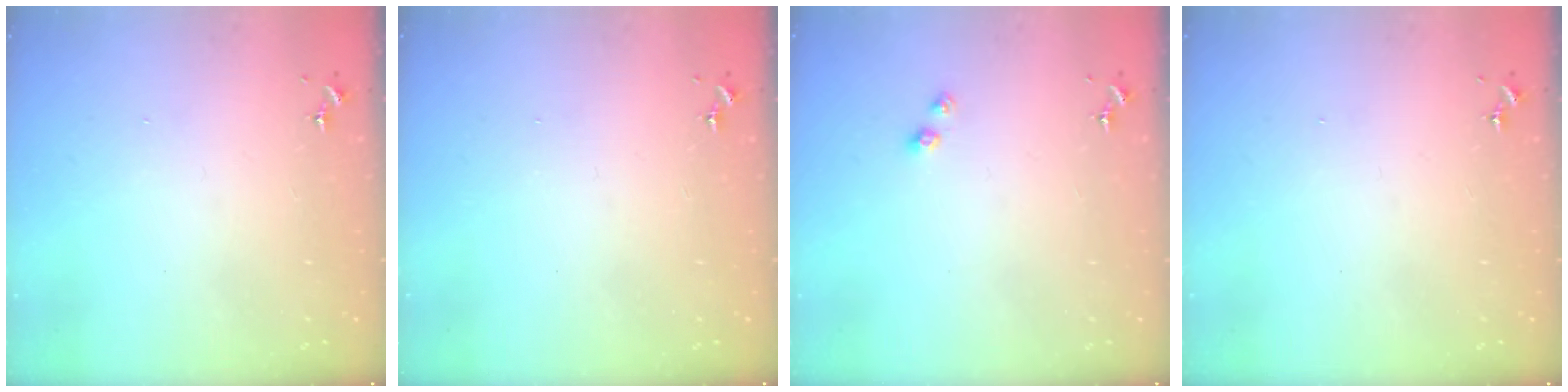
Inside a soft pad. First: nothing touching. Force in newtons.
{"total": 0.0}
{"total": 4.0, "press": 3.9, "slide": 0.6}
{"total": 0.0}